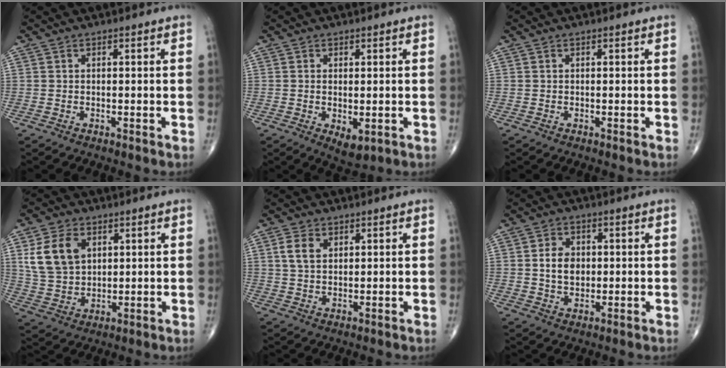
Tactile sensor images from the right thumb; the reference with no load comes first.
{"total": 4.0, "force": [-0.9, 2.0, 3.4], "torque": [-0.049, -0.011, -0.003]}
{"total": 0.0}
{"total": 10.9, "force": [3.7, 7.7, 6.9], "torque": [-0.118, -0.010, 0.079]}
{"total": 4.3, "force": [1.7, 2.8, 2.9], "torque": [-0.050, -0.001, 0.036]}
{"total": 5.7, "force": [0.5, 4.3, 3.7], "torque": [-0.048, -0.001, 0.009]}